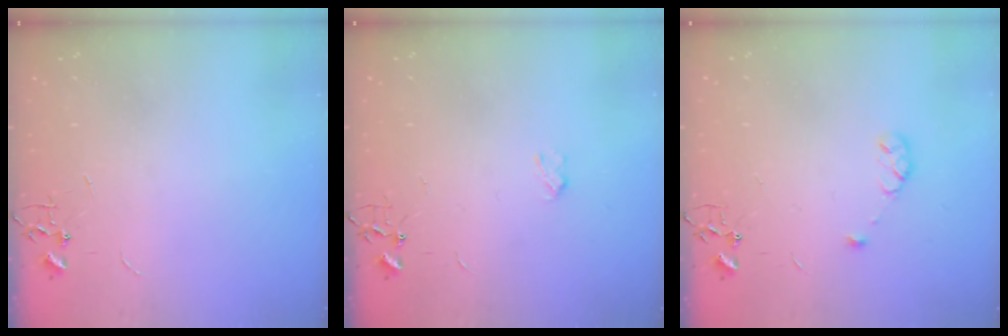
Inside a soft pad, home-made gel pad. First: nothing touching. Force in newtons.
{"total": 2.6, "press": 2.6, "slide": 0.5}
{"total": 5.5, "press": 5.4, "slide": 1.0}